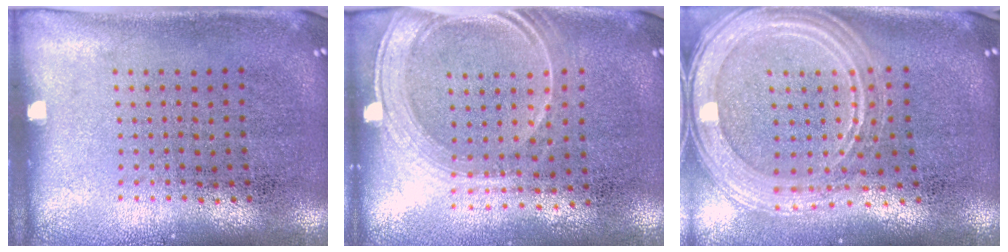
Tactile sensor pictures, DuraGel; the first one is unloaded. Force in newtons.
{"total": 1.6, "press": 1.4, "slide": 0.8}
{"total": 2.3, "press": 2.1, "slide": 1.1}